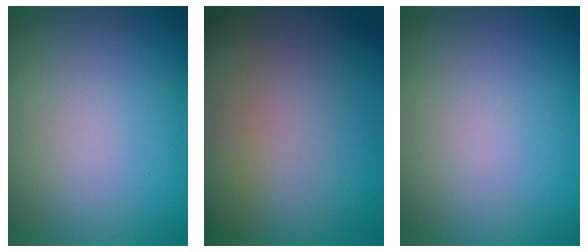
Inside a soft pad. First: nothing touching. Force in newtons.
{"total": 0.0}
{"total": 0.0}